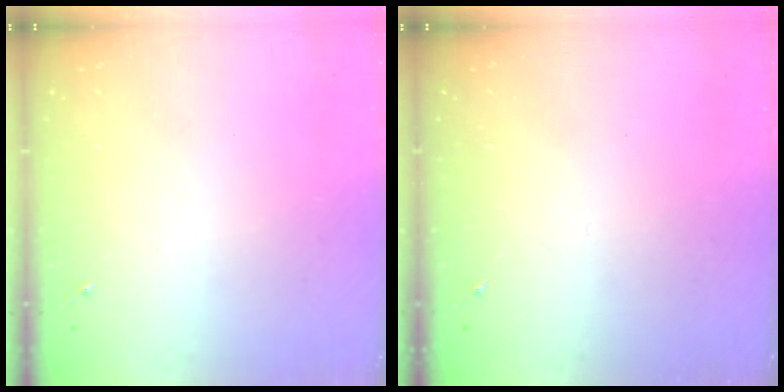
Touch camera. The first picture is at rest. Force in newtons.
{"total": 0.0}